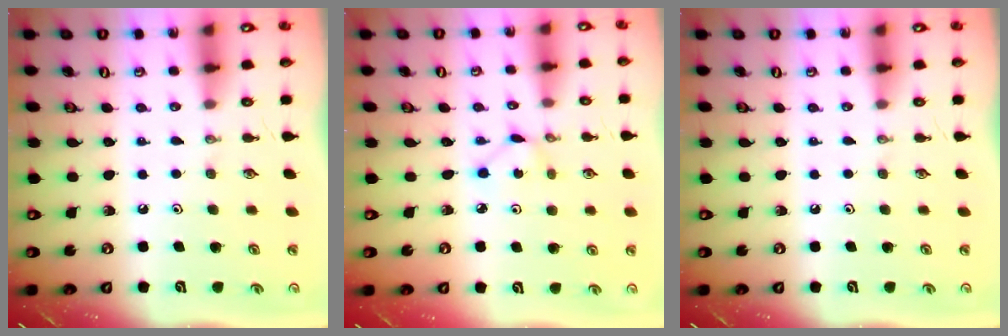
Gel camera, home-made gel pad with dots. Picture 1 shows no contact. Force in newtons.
{"total": 1.7, "press": 1.7, "slide": 0.3}
{"total": 0.0}